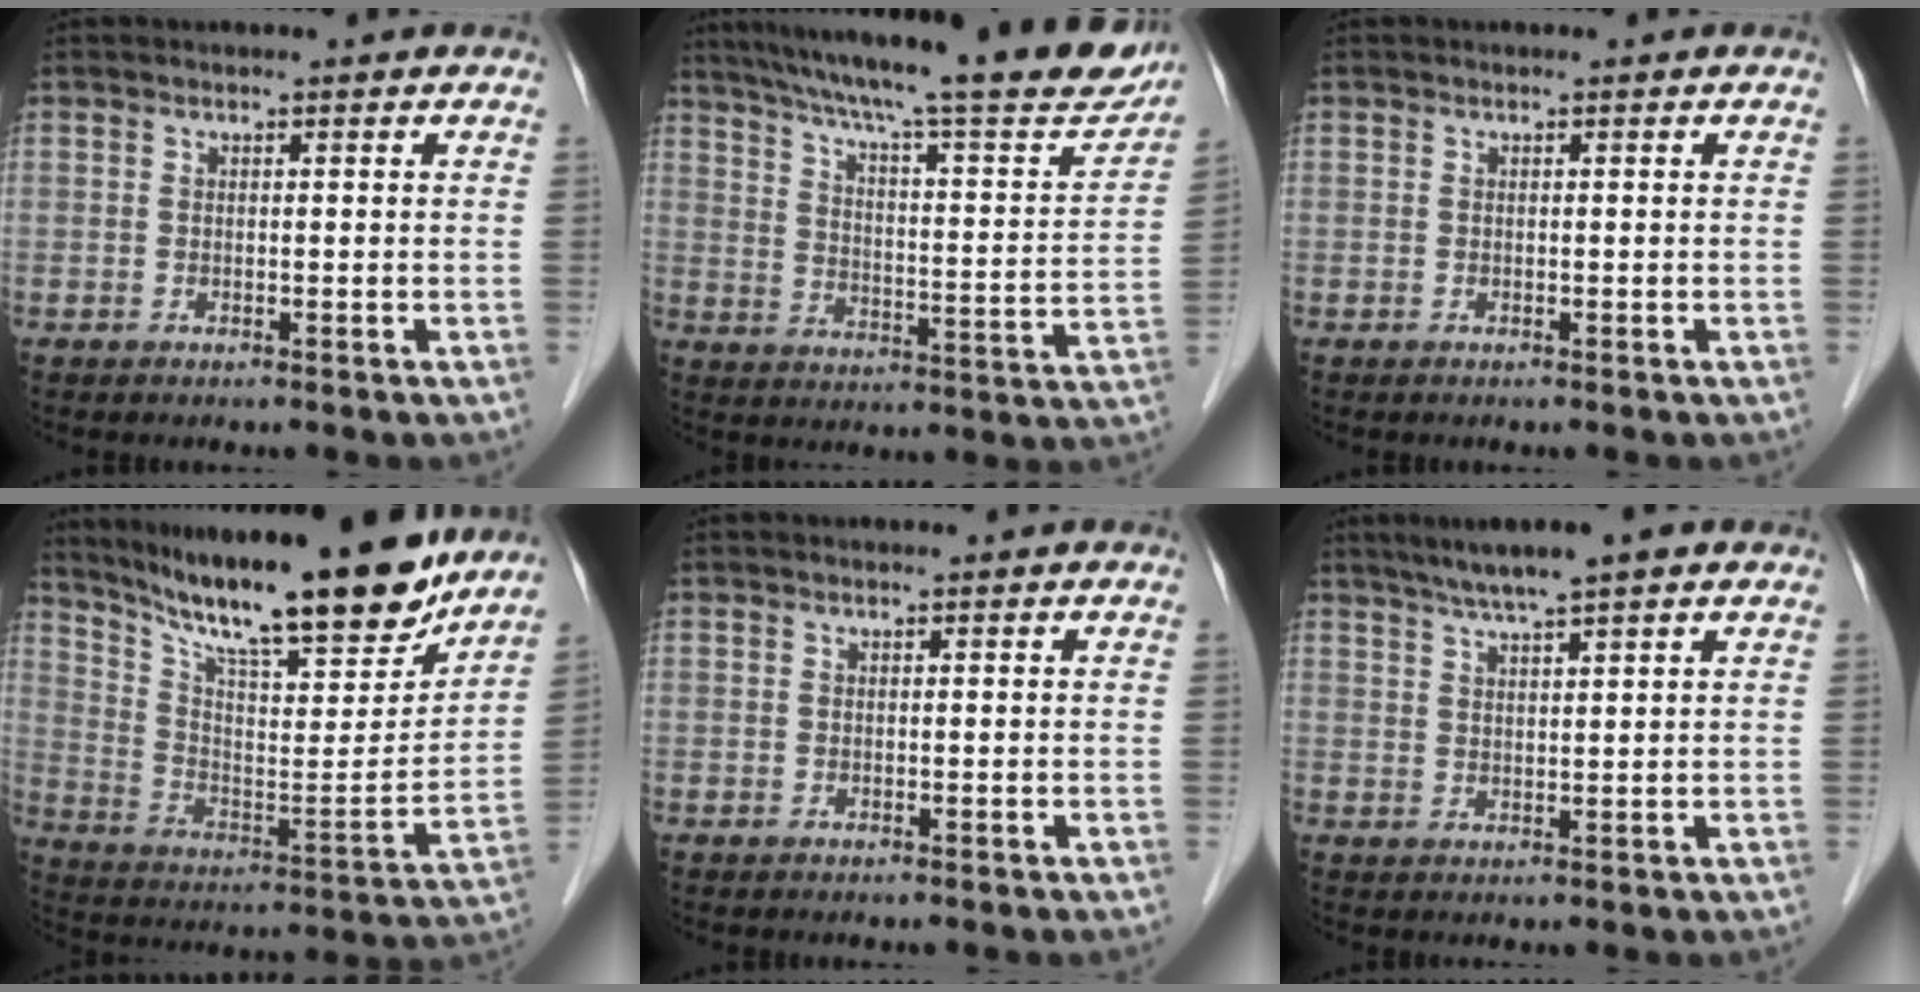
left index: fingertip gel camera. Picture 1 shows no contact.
{"total": 26.9, "force": [22.5, 3.4, 14.3], "torque": [-0.228, -0.025, 0.295]}
{"total": 0.0}
{"total": 23.4, "force": [19.7, 3.2, 12.3], "torque": [-0.212, -0.028, 0.304]}
{"total": 0.0}
{"total": 6.8, "force": [5.0, 0.2, 4.6], "torque": [-0.076, 0.024, 0.083]}